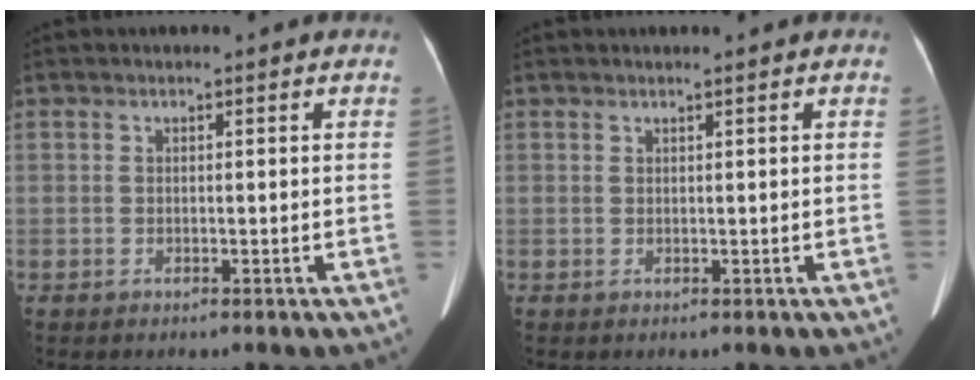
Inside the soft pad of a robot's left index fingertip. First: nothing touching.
{"total": 0.5, "force": [0.4, -0.2, 0.3], "torque": [-0.014, -0.002, 0.015]}